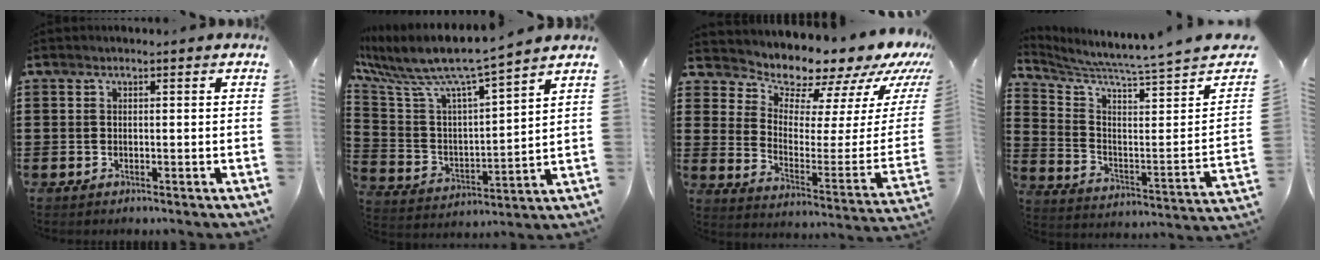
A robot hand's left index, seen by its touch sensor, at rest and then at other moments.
{"total": 8.1, "force": [7.2, 0.5, 3.6], "torque": [-0.107, -0.055, 0.117]}
{"total": 8.3, "force": [7.8, 2.3, 1.3], "torque": [-0.041, -0.092, 0.127]}
{"total": 5.1, "force": [4.5, -1.7, 1.6], "torque": [-0.053, -0.064, 0.068]}